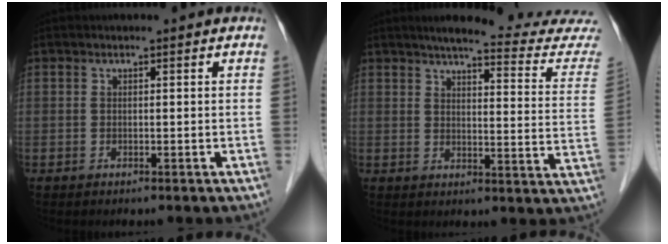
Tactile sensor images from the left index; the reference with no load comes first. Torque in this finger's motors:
{"motor_torque": [-0.32, -1.30, -0.03, -0.01]}